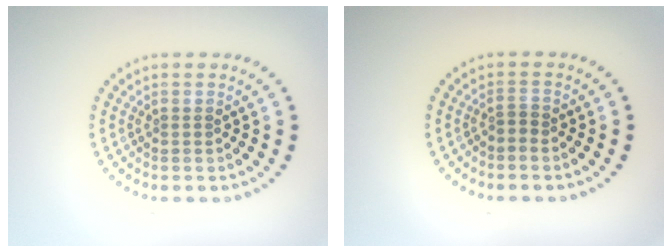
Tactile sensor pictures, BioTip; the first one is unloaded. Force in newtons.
{"total": 0.8, "press": 0.5, "slide": 0.7}